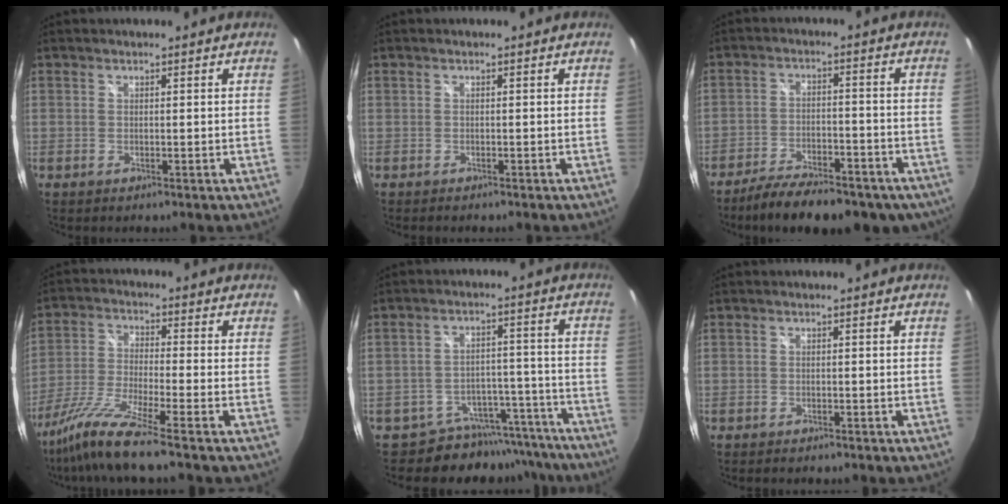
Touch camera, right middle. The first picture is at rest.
{"total": 1.1, "force": [-0.9, 0.4, 0.3], "torque": [-0.010, -0.005, -0.016]}
{"total": 17.9, "force": [-13.8, 6.5, 9.4], "torque": [-0.172, -0.023, -0.192]}
{"total": 11.3, "force": [-8.9, -1.3, 6.8], "torque": [-0.138, -0.029, -0.167]}
{"total": 12.2, "force": [-11.1, 5.1, 0.8], "torque": [-0.008, 0.043, -0.142]}
{"total": 2.4, "force": [-2.2, 0.5, 0.8], "torque": [-0.020, -0.014, -0.036]}